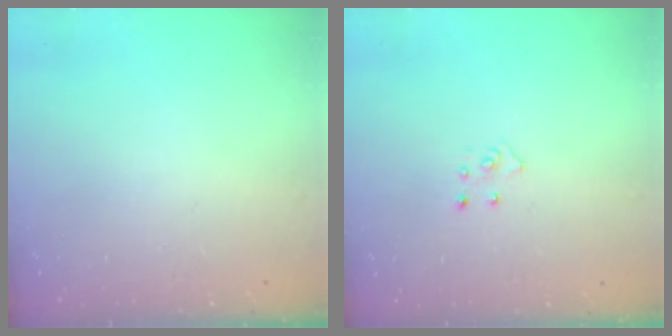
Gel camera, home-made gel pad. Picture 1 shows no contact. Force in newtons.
{"total": 3.9, "press": 3.9, "slide": 0.3}